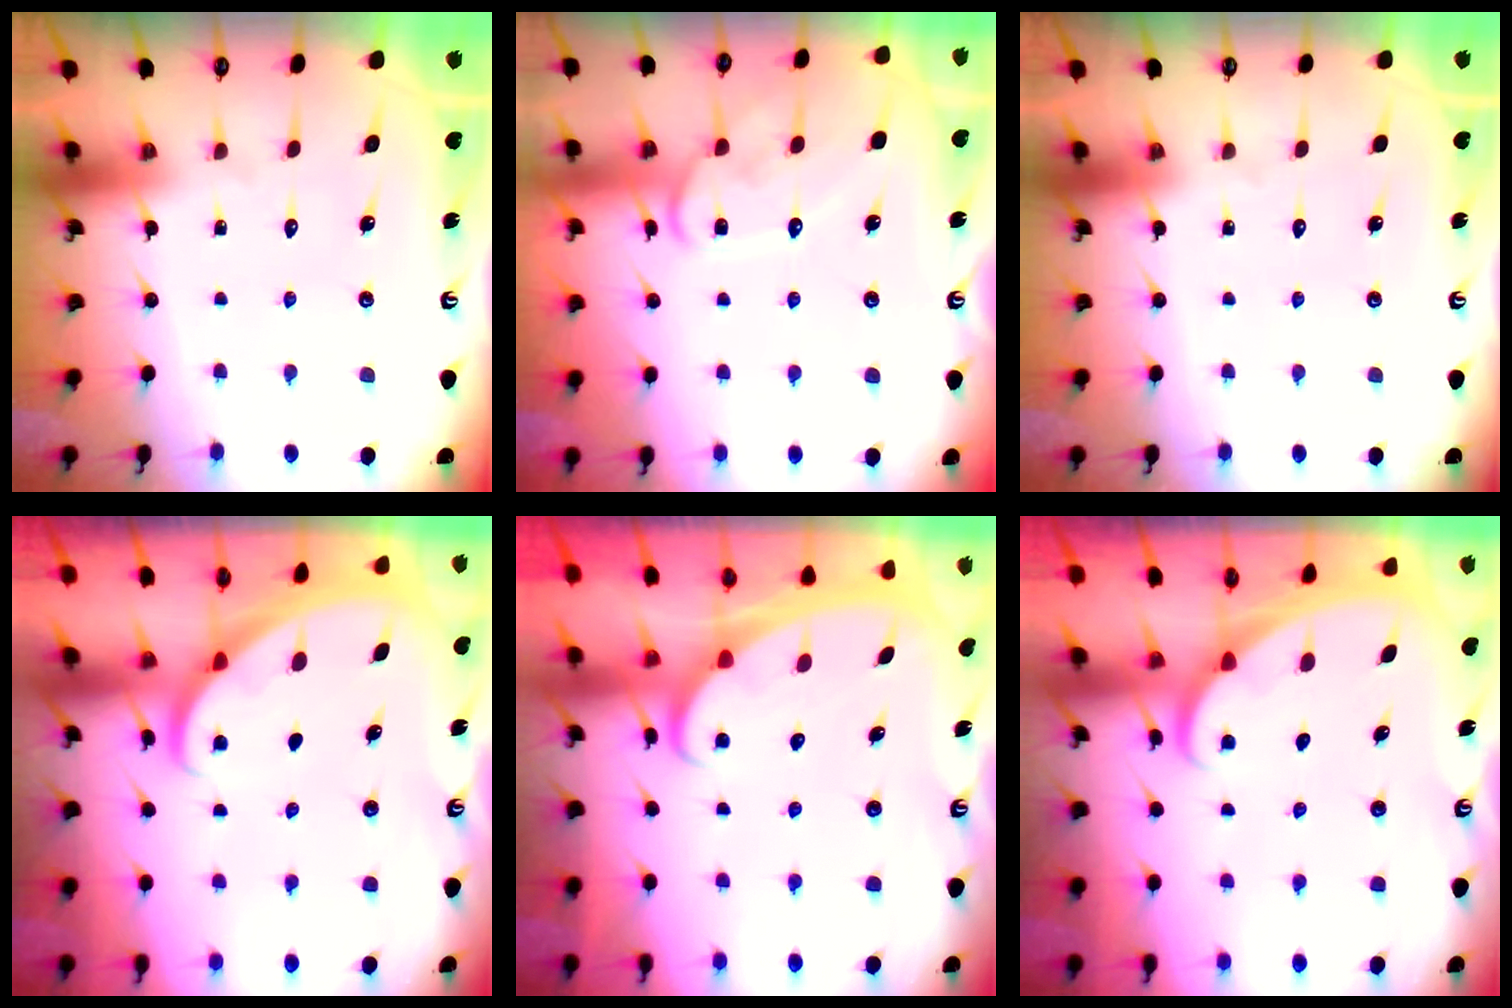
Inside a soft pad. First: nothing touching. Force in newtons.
{"total": 11.8, "press": 11.8, "slide": 1.0}
{"total": 0.0}
{"total": 1.2, "press": 1.2, "slide": 0.0}
{"total": 2.3, "press": 2.2, "slide": 0.3}
{"total": 1.9, "press": 1.9, "slide": 0.1}